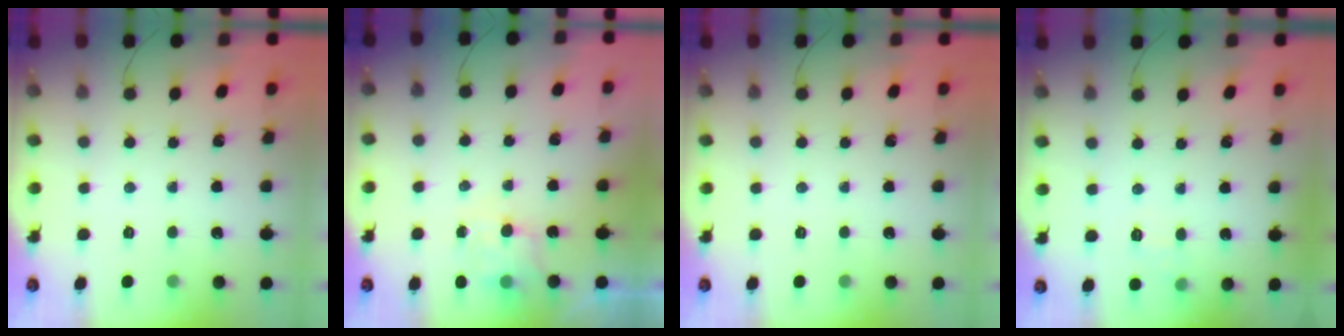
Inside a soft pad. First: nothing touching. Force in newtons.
{"total": 5.7, "press": 5.6, "slide": 1.2}
{"total": 0.0}
{"total": 6.3, "press": 6.1, "slide": 1.5}